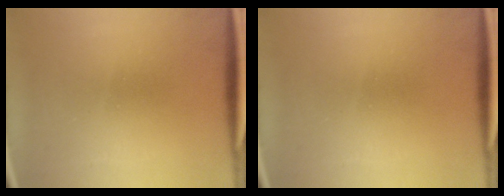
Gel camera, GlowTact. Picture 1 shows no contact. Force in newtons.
{"total": 0.0}